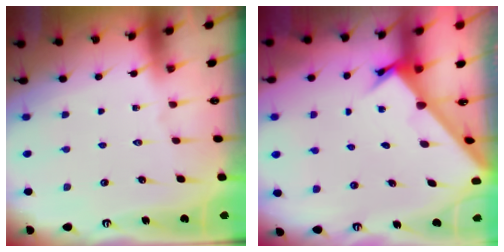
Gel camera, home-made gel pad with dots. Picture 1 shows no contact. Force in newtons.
{"total": 2.6, "press": 2.6, "slide": 0.3}